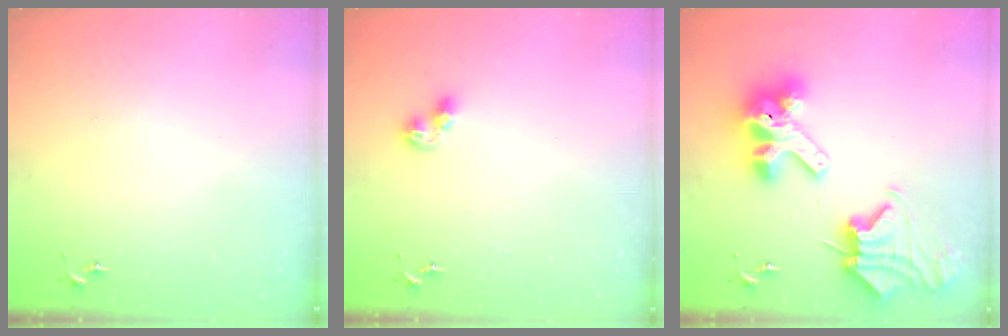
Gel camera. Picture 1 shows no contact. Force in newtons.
{"total": 6.1, "press": 6.1, "slide": 0.4}
{"total": 13.4, "press": 13.3, "slide": 1.9}